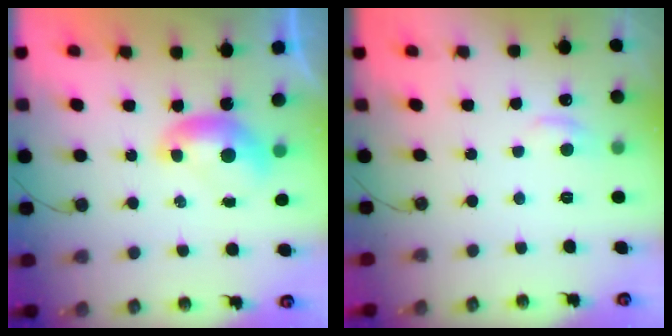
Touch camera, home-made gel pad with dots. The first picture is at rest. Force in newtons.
{"total": 1.1, "press": 0.6, "slide": 0.9}